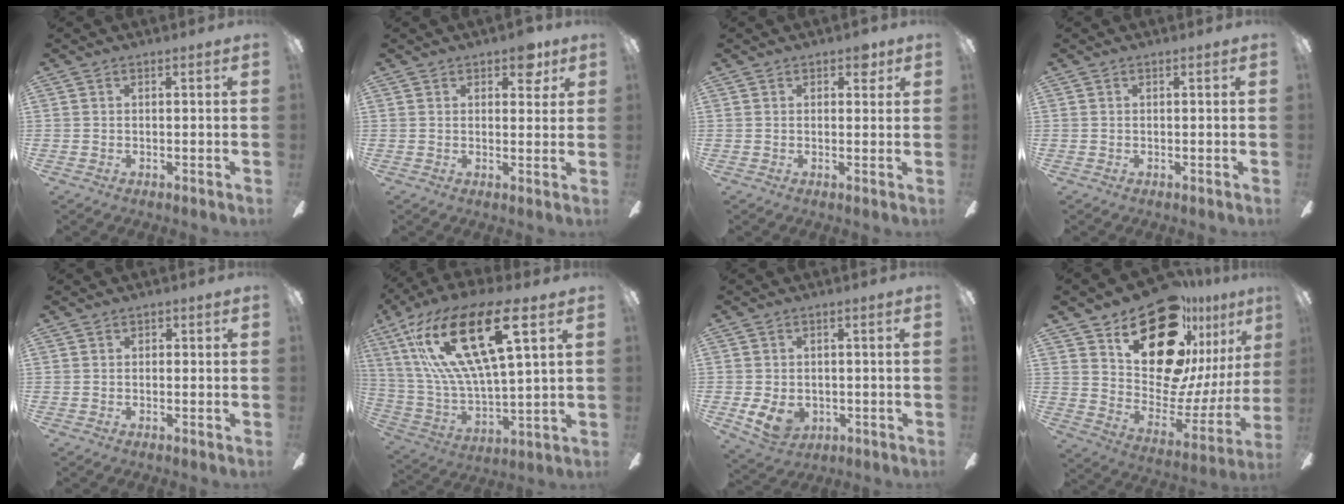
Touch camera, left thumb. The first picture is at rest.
{"total": 5.1, "force": [3.0, 2.7, 3.1], "torque": [-0.027, -0.006, 0.047]}
{"total": 2.9, "force": [1.6, 1.7, 1.7], "torque": [-0.011, -0.003, 0.022]}
{"total": 0.0}
{"total": 0.8, "force": [-0.1, 0.7, 0.3], "torque": [-0.006, 0.004, -0.003]}
{"total": 25.6, "force": [12.1, 8.8, 20.7], "torque": [-0.415, -0.041, 0.196]}
{"total": 6.9, "force": [-1.8, 5.2, 4.2], "torque": [-0.096, 0.005, -0.032]}
{"total": 26.5, "force": [16.7, 14.2, 14.9], "torque": [-0.207, -0.111, 0.306]}